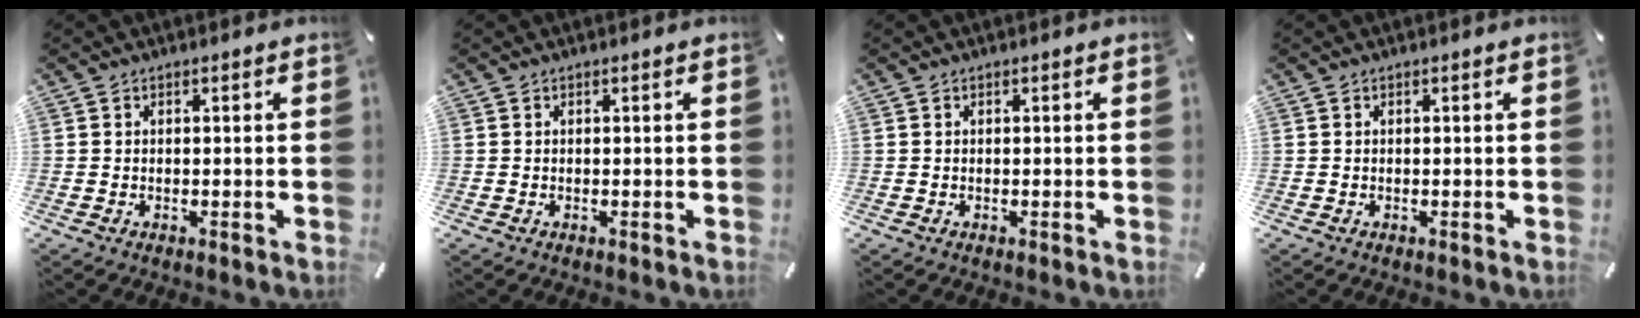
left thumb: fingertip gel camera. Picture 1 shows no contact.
{"total": 0.0}
{"total": 0.0}
{"total": 0.0}